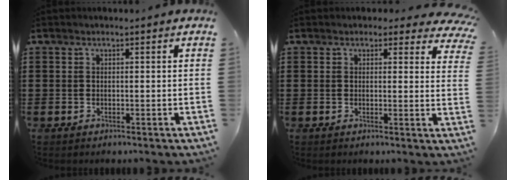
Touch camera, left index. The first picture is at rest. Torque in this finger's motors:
{"motor_torque": [2.14, 0.00, 0.39, 0.02]}